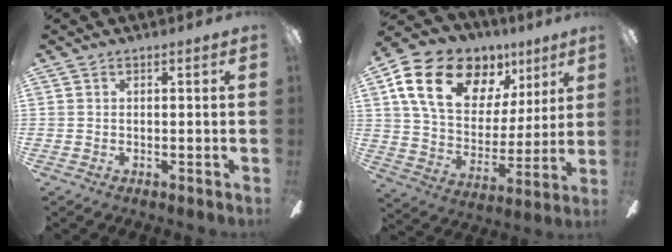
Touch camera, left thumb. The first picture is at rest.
{"total": 20.7, "force": [10.8, 13.2, 11.6], "torque": [-0.196, -0.041, 0.200]}